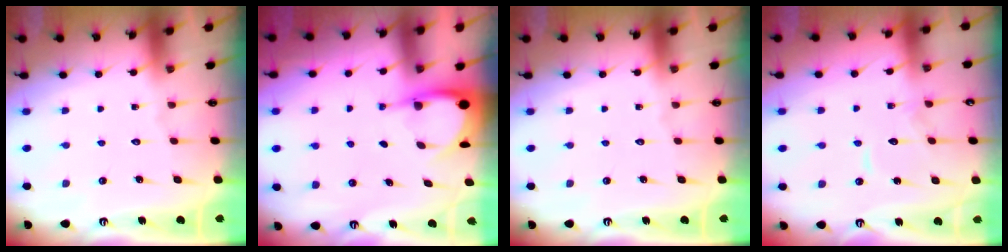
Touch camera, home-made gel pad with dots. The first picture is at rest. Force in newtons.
{"total": 3.9, "press": 3.9, "slide": 0.4}
{"total": 0.0}
{"total": 10.7, "press": 10.7, "slide": 0.6}